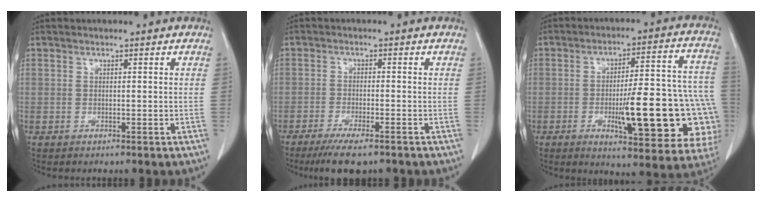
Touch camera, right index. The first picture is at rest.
{"total": 7.5, "force": [-5.8, 1.2, 4.7], "torque": [-0.075, -0.016, -0.088]}
{"total": 22.7, "force": [-5.5, 4.8, 21.5], "torque": [-0.205, 0.022, -0.058]}